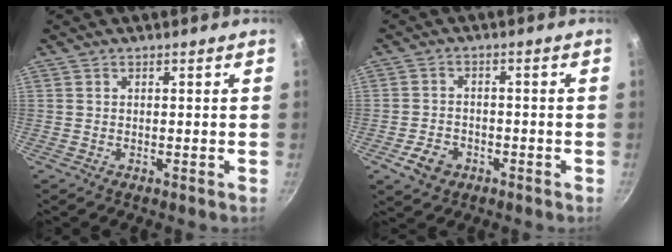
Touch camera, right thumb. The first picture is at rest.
{"total": 5.3, "force": [-2.6, 3.9, 2.6], "torque": [-0.042, 0.022, -0.041]}